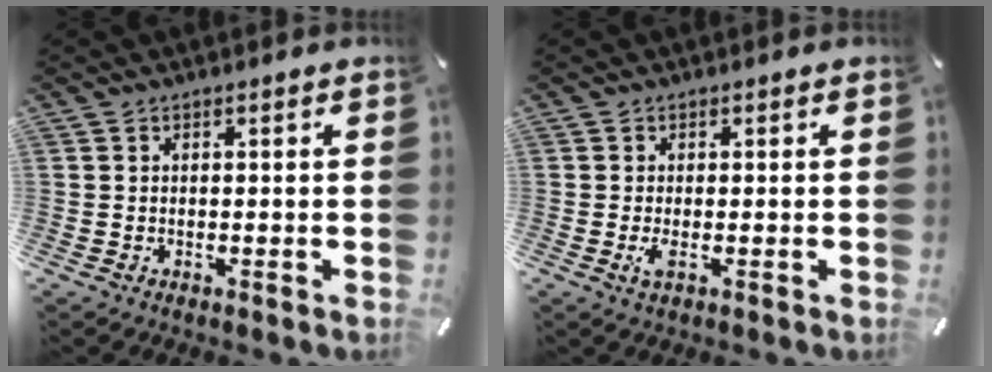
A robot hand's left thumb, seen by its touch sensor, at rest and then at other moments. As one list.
[{"total": 2.3, "force": [-0.3, 0.7, 2.1], "torque": [-0.044, -0.006, -0.006]}]